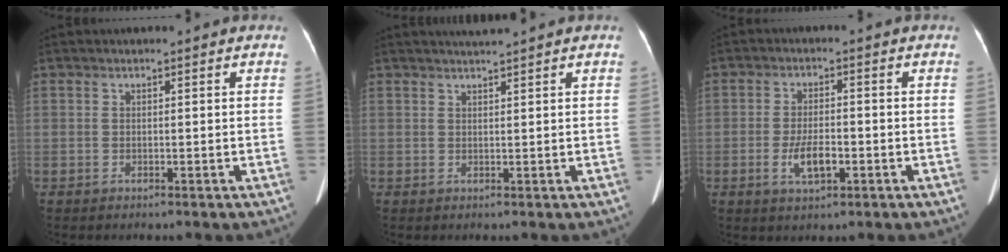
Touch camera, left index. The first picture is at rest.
{"total": 1.9, "force": [1.7, -0.7, 0.5], "torque": [-0.006, 0.006, 0.035]}
{"total": 4.9, "force": [-1.7, 1.7, 4.3], "torque": [-0.088, -0.002, -0.026]}